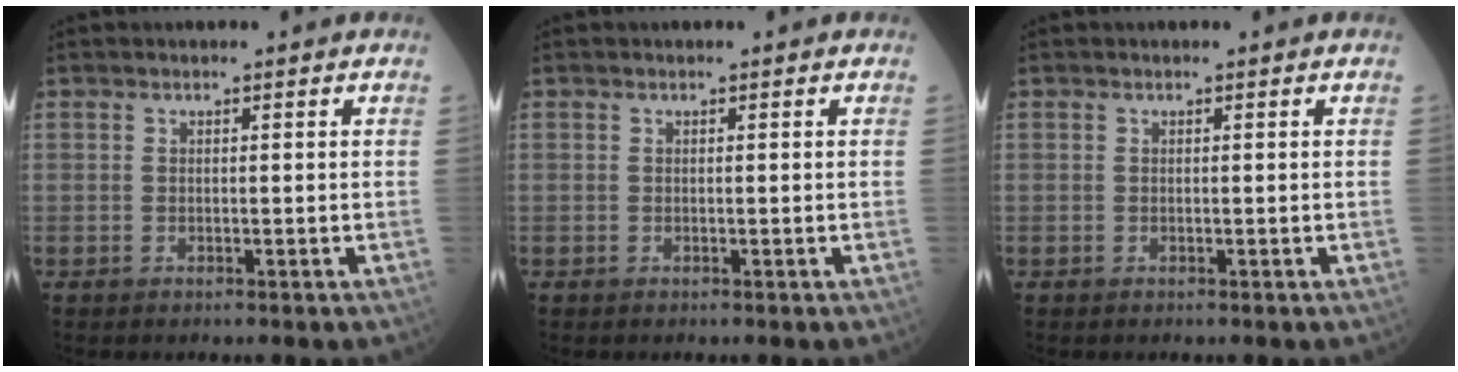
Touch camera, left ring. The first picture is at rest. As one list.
[{"total": 0.0}, {"total": 0.0}]